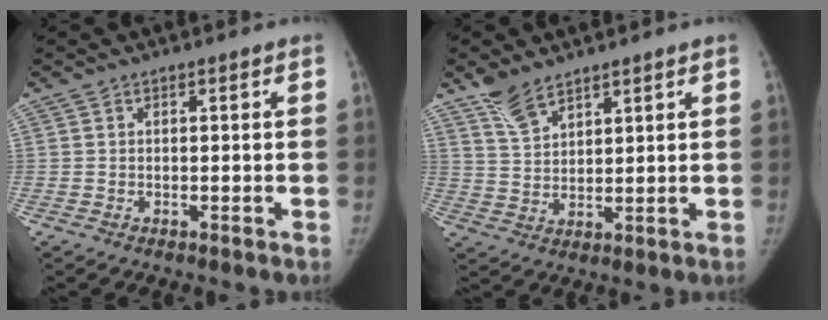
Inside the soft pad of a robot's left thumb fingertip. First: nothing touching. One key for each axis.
{"total": 6.3, "fx": 4.9, "fy": 2.7, "fz": 3.0, "tx": -0.047, "ty": -0.021, "tz": 0.102}